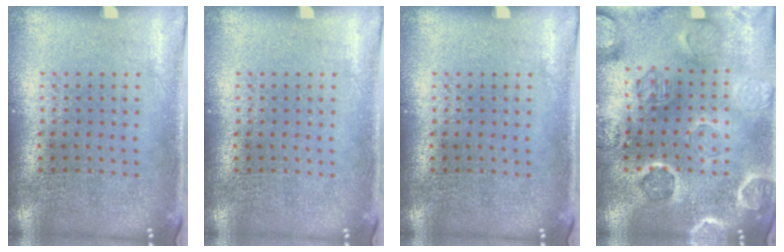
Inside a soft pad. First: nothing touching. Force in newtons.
{"total": 0.0}
{"total": 0.0}
{"total": 2.6, "press": 2.6, "slide": 0.4}